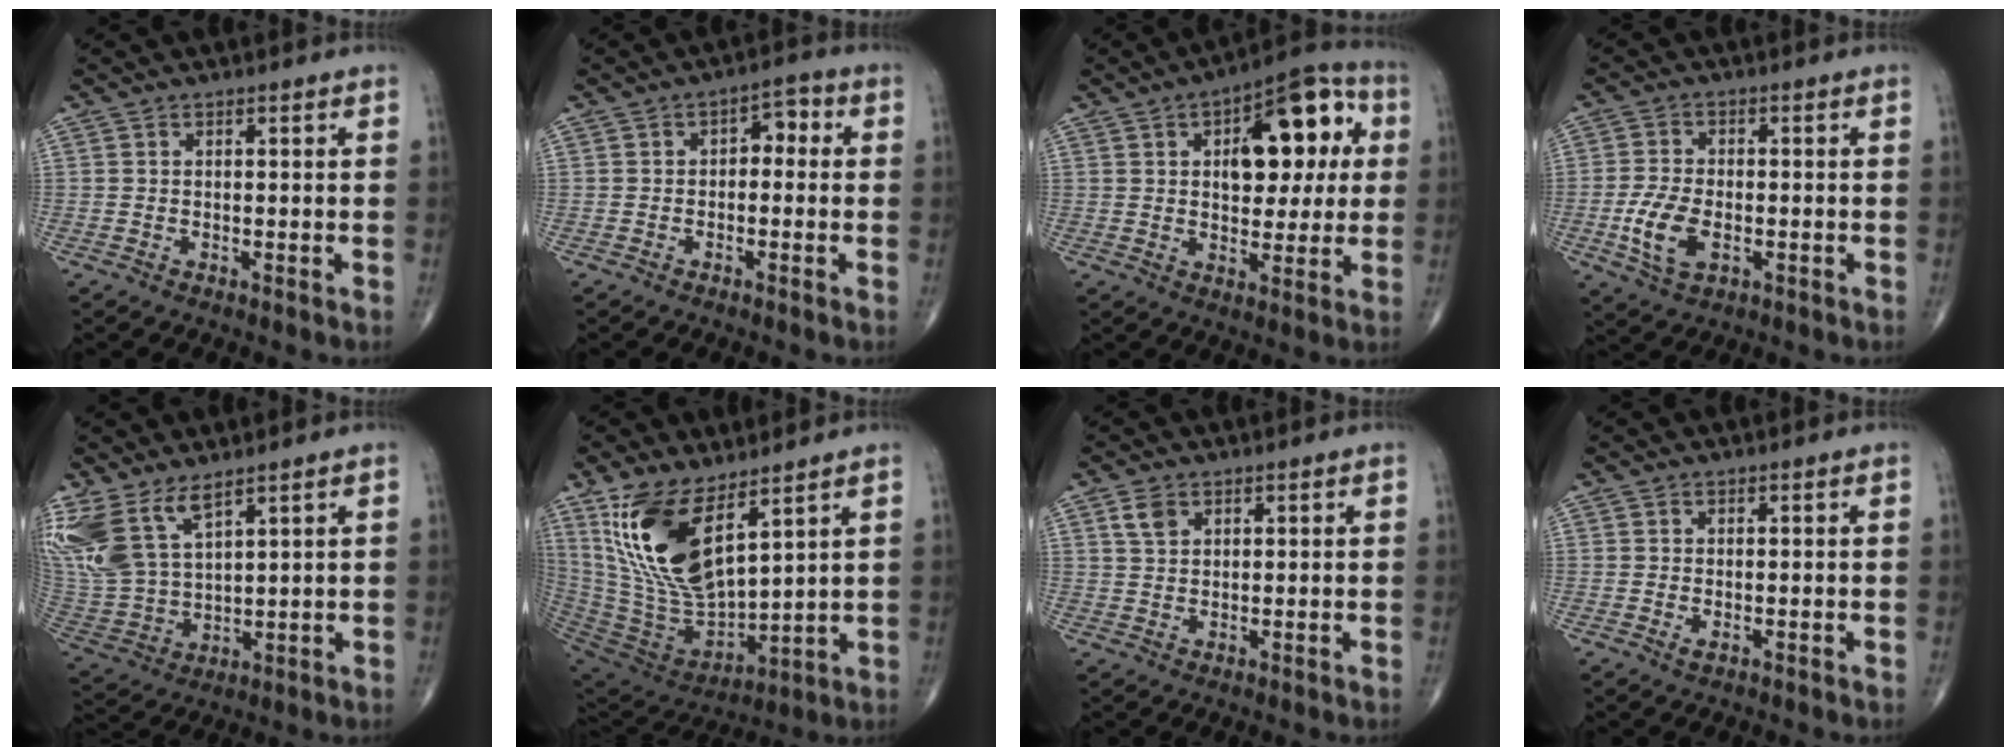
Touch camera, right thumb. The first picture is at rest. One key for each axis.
{"total": 4.1, "fx": 0.0, "fy": 2.6, "fz": 3.1, "tx": -0.024, "ty": 0.019, "tz": -0.012}
{"total": 17.3, "fx": 4.2, "fy": 8.9, "fz": 14.3, "tx": -0.151, "ty": 0.018, "tz": 0.057}
{"total": 7.8, "fx": -2.1, "fy": 4.2, "fz": 6.1, "tx": -0.126, "ty": 0.000, "tz": -0.038}
{"total": 15.2, "fx": 9.3, "fy": 7.2, "fz": 9.6, "tx": -0.216, "ty": -0.034, "tz": 0.203}
{"total": 19.3, "fx": 9.6, "fy": 8.1, "fz": 14.7, "tx": -0.280, "ty": -0.056, "tz": 0.207}
{"total": 3.2, "fx": 1.6, "fy": 2.1, "fz": 1.8, "tx": -0.028, "ty": -0.002, "tz": 0.035}
{"total": 0.9, "fx": -0.2, "fy": 0.4, "fz": 0.8, "tx": -0.012, "ty": -0.002, "tz": -0.003}